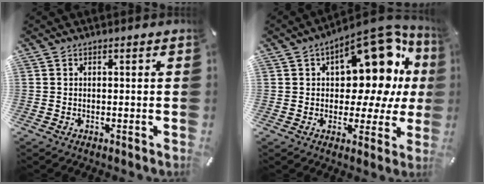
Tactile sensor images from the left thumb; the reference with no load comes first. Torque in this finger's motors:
{"motor_torque": [0.66, 0.73, 0.78, 0.40, 0.32]}